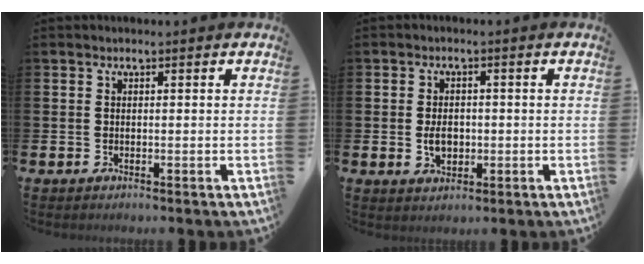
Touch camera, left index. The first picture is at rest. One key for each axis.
{"total": 3.2, "fx": -0.3, "fy": 2.2, "fz": 2.2, "tx": -0.029, "ty": 0.000, "tz": -0.010}